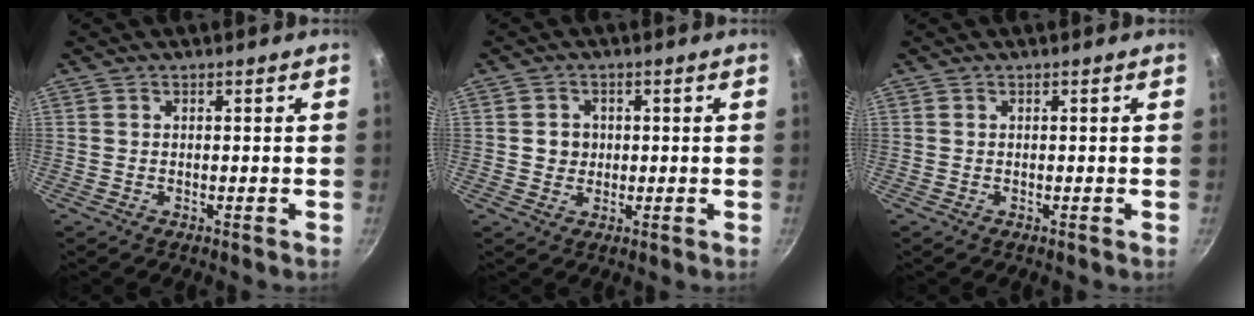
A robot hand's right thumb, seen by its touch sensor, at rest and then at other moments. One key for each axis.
{"total": 3.4, "fx": 0.3, "fy": 3.1, "fz": 1.4, "tx": -0.002, "ty": 0.004, "tz": 0.004}
{"total": 0.0}